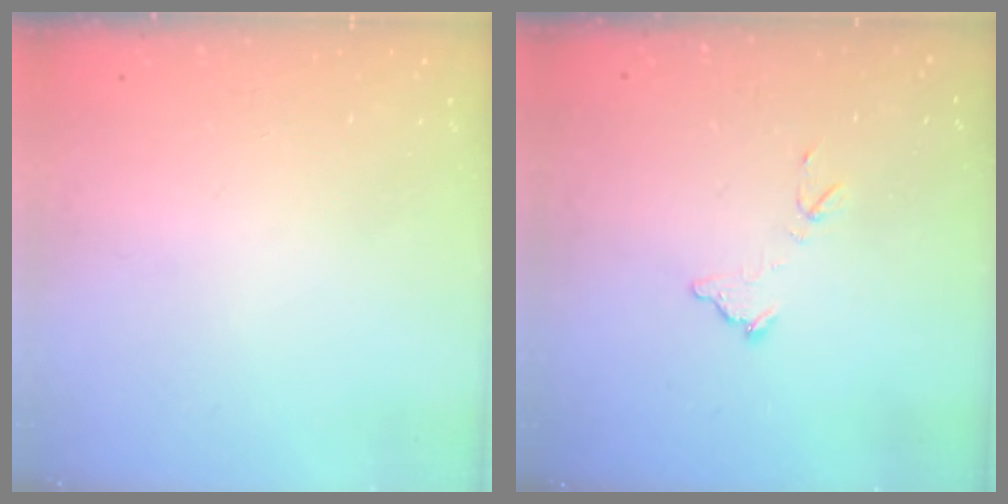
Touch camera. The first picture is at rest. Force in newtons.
{"total": 7.4, "press": 7.4, "slide": 0.4}